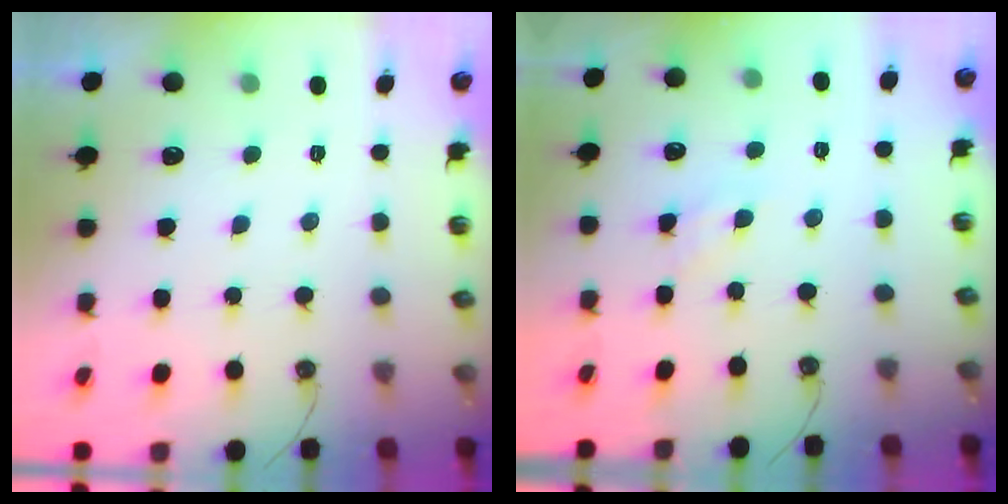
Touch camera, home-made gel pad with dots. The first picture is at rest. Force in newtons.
{"total": 1.8, "press": 1.8, "slide": 0.2}